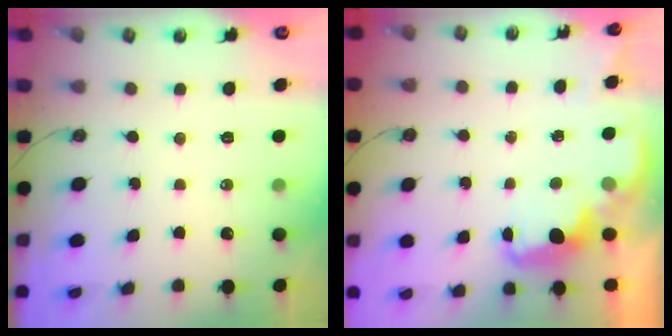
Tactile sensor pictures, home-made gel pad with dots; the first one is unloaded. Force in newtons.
{"total": 2.1, "press": 2.1, "slide": 0.6}